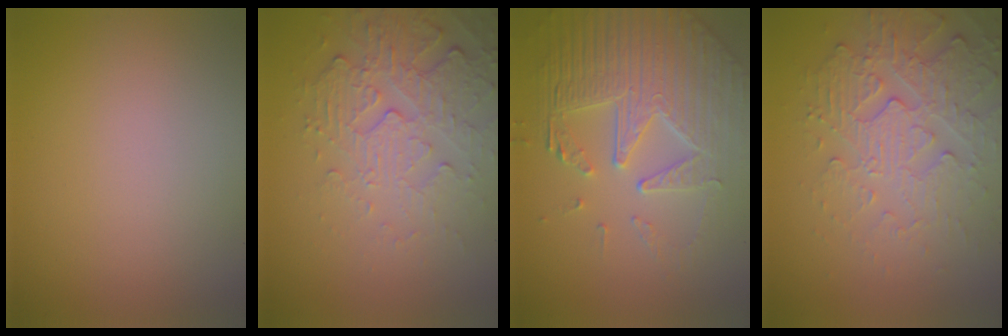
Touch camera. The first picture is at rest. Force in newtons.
{"total": 5.6, "press": 3.7, "slide": 4.2}
{"total": 7.6, "press": 5.5, "slide": 5.2}
{"total": 4.3, "press": 4.1, "slide": 1.3}